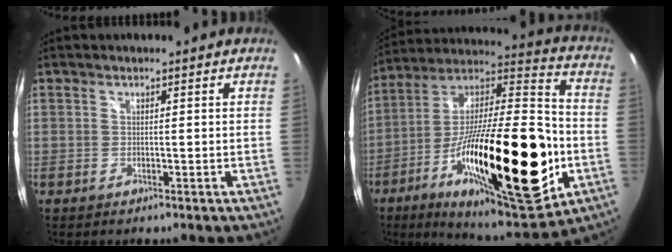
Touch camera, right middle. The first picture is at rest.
{"total": 34.7, "force": [-11.3, 10.0, 31.3], "torque": [-0.533, -0.045, -0.181]}